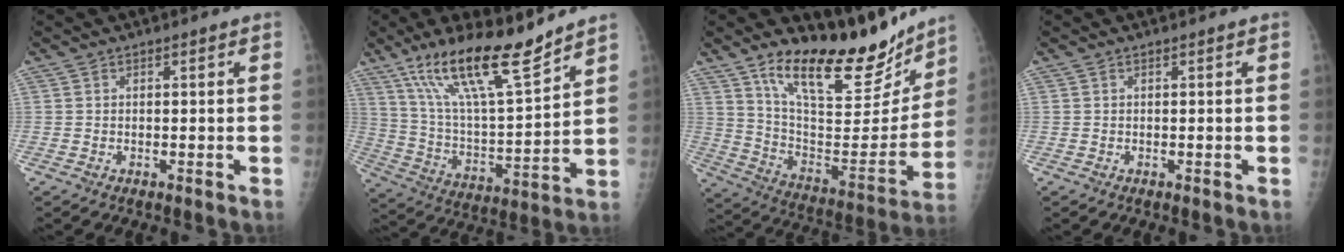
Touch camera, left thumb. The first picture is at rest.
{"total": 18.6, "force": [13.5, 3.8, 12.3], "torque": [-0.194, -0.072, 0.246]}
{"total": 23.1, "force": [17.6, 7.9, 12.7], "torque": [-0.142, -0.101, 0.289]}
{"total": 0.0}